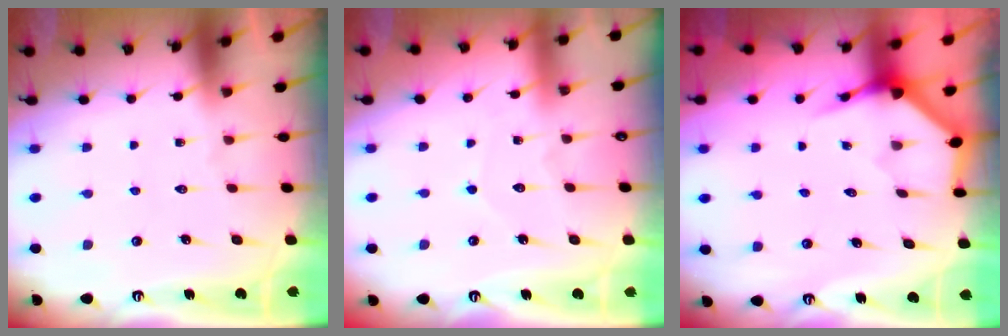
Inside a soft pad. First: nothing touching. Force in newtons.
{"total": 3.0, "press": 3.0, "slide": 0.3}
{"total": 4.0, "press": 4.0, "slide": 0.3}